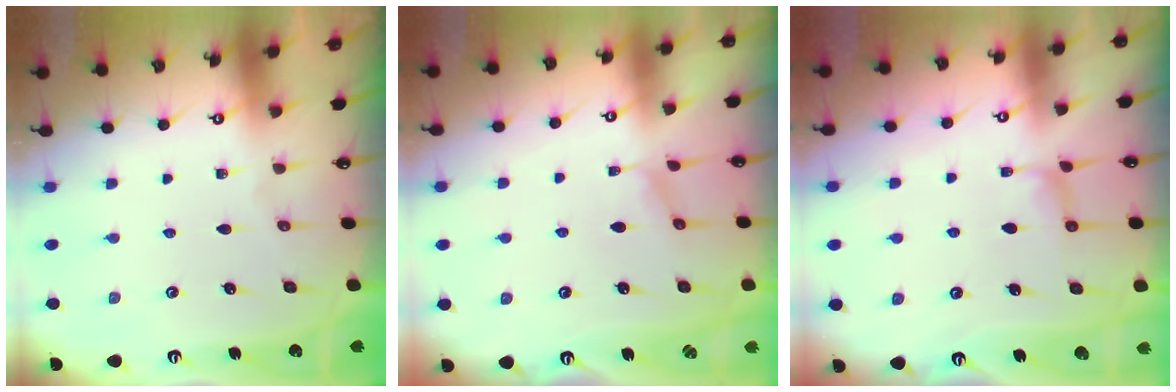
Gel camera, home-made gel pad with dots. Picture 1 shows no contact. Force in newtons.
{"total": 0.7, "press": 0.4, "slide": 0.6}
{"total": 1.9, "press": 1.7, "slide": 0.8}